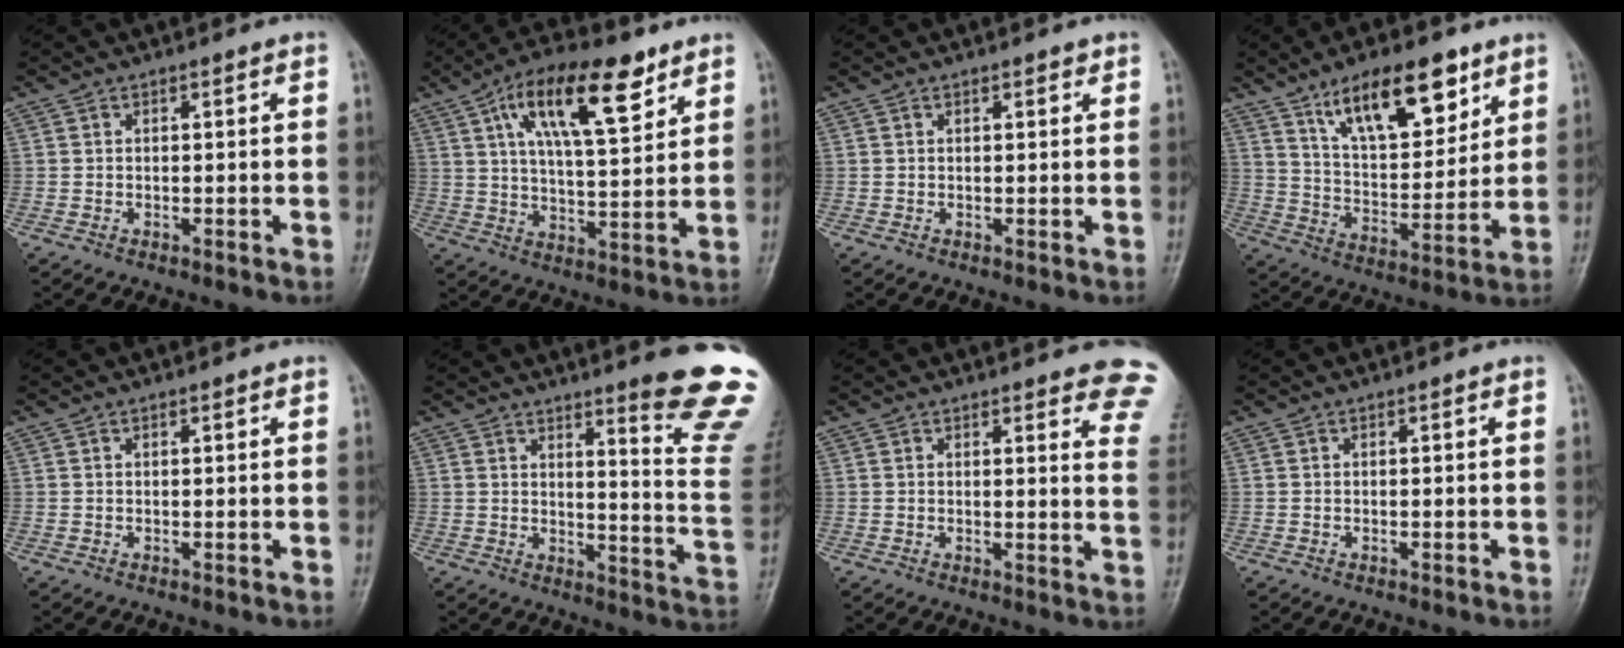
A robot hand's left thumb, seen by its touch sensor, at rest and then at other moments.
{"total": 17.0, "force": [8.6, 6.4, 13.1], "torque": [-0.189, -0.022, 0.144]}
{"total": 1.0, "force": [0.7, 0.5, 0.6], "torque": [-0.004, -0.002, 0.007]}
{"total": 17.0, "force": [10.2, 7.1, 11.6], "torque": [-0.147, -0.048, 0.179]}
{"total": 0.6, "force": [0.4, 0.3, 0.3], "torque": [-0.007, -0.002, 0.005]}
{"total": 16.6, "force": [12.1, 1.2, 11.3], "torque": [-0.112, -0.113, 0.147]}
{"total": 10.2, "force": [8.7, 2.5, 4.6], "torque": [-0.010, -0.043, 0.070]}
{"total": 0.0}